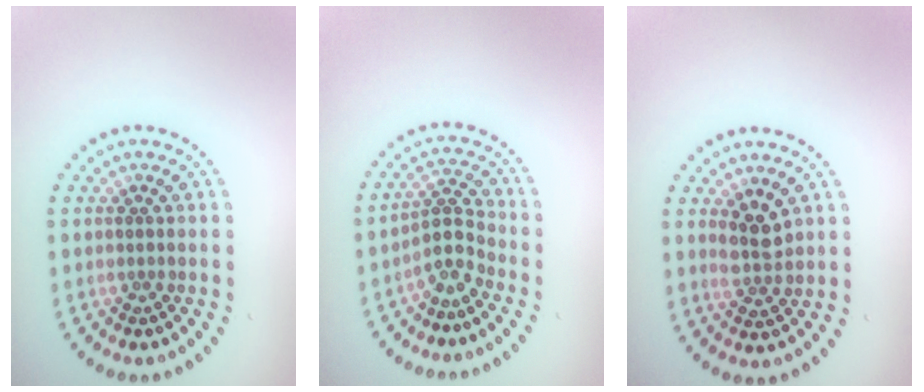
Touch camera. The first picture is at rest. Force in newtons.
{"total": 2.6, "press": 1.9, "slide": 1.8}
{"total": 2.5, "press": 2.3, "slide": 0.9}